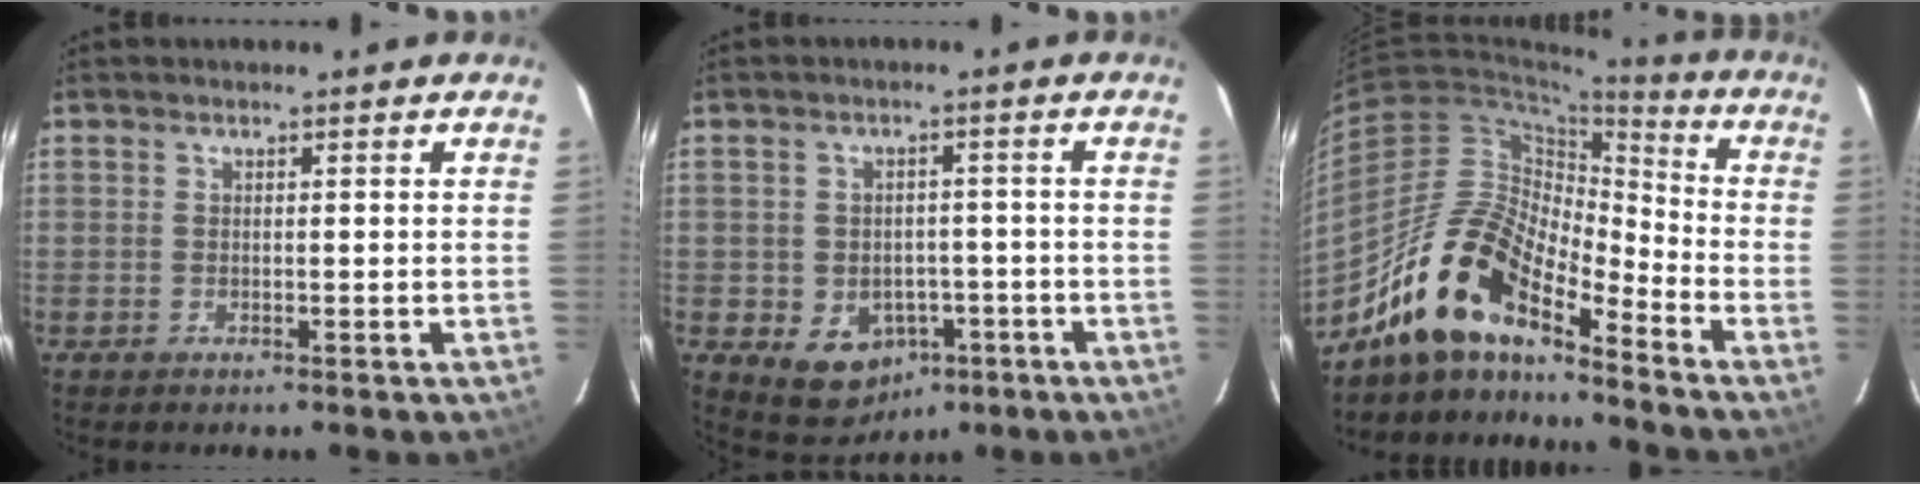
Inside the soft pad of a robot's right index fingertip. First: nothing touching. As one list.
[{"total": 8.5, "force": [-3.7, 7.0, 3.2], "torque": [-0.069, 0.014, -0.025]}, {"total": 15.6, "force": [-12.3, 4.9, 8.3], "torque": [-0.149, 0.005, -0.248]}]